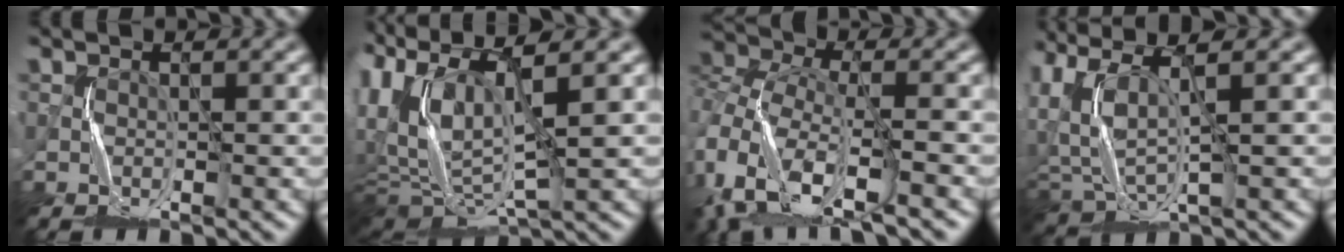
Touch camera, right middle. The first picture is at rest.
{"total": 8.2, "force": [2.1, 3.5, 7.2], "torque": [-0.162, 0.000, 0.041]}
{"total": 11.6, "force": [-6.1, 6.1, 7.7], "torque": [-0.180, -0.014, -0.094]}
{"total": 8.1, "force": [3.0, 4.0, 6.4], "torque": [-0.163, 0.003, 0.071]}